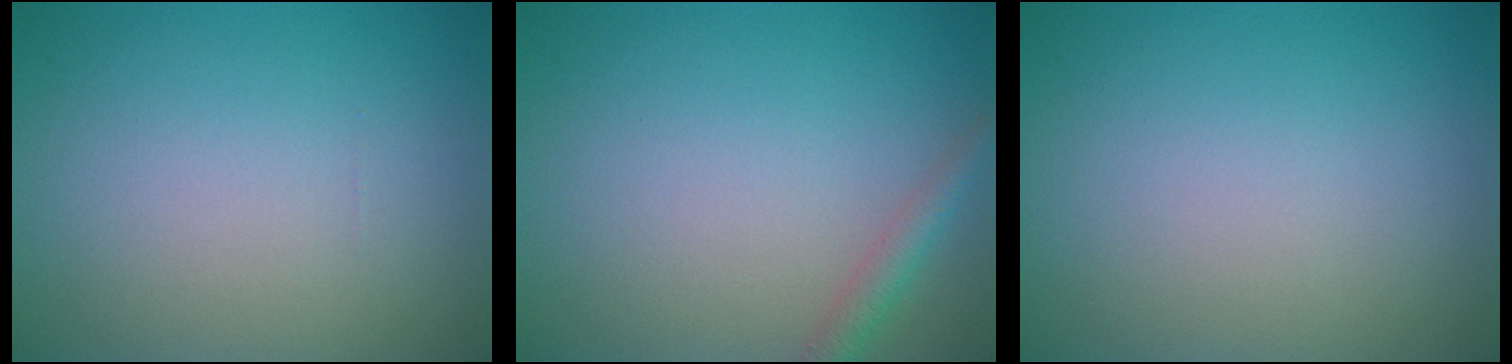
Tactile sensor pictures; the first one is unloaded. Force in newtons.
{"total": 1.9, "press": 1.9, "slide": 0.1}
{"total": 0.0}